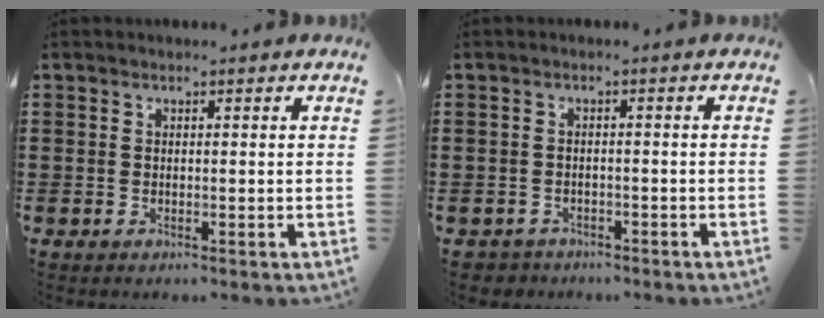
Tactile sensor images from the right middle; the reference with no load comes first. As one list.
[{"total": 1.6, "force": [-1.4, 0.7, -0.2], "torque": [-0.003, 0.002, -0.033]}]